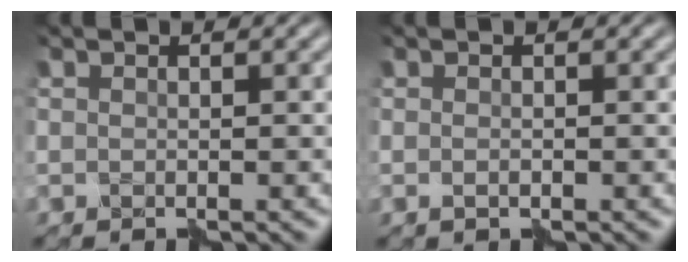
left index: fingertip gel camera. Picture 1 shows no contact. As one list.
[{"total": 0.6, "force": [-0.3, 0.2, 0.4], "torque": [-0.006, 0.001, -0.006]}]